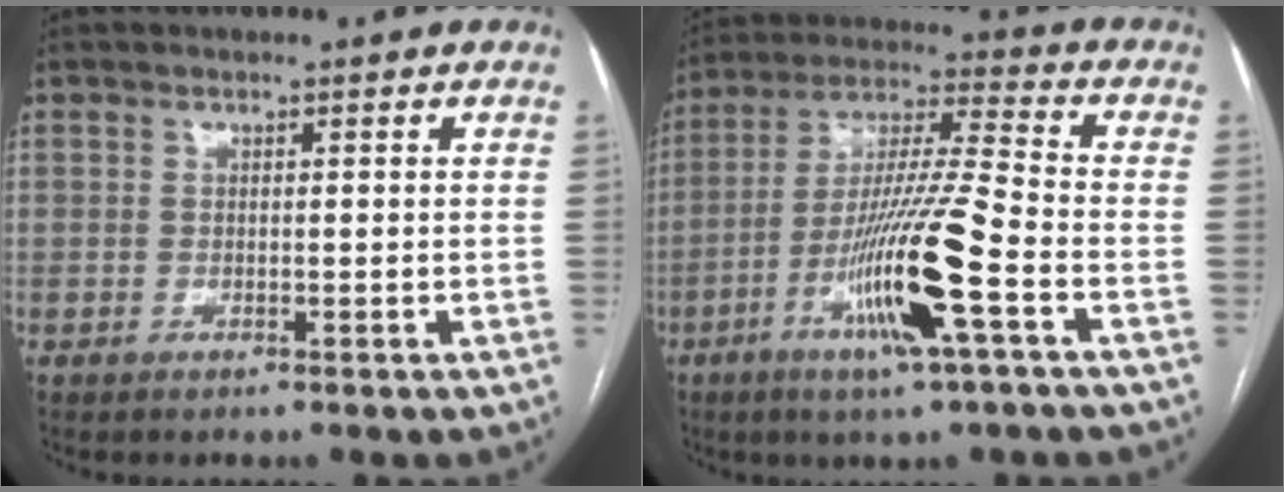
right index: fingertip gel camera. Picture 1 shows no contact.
{"total": 15.2, "force": [-5.9, -0.1, 14.0], "torque": [-0.273, -0.010, -0.111]}